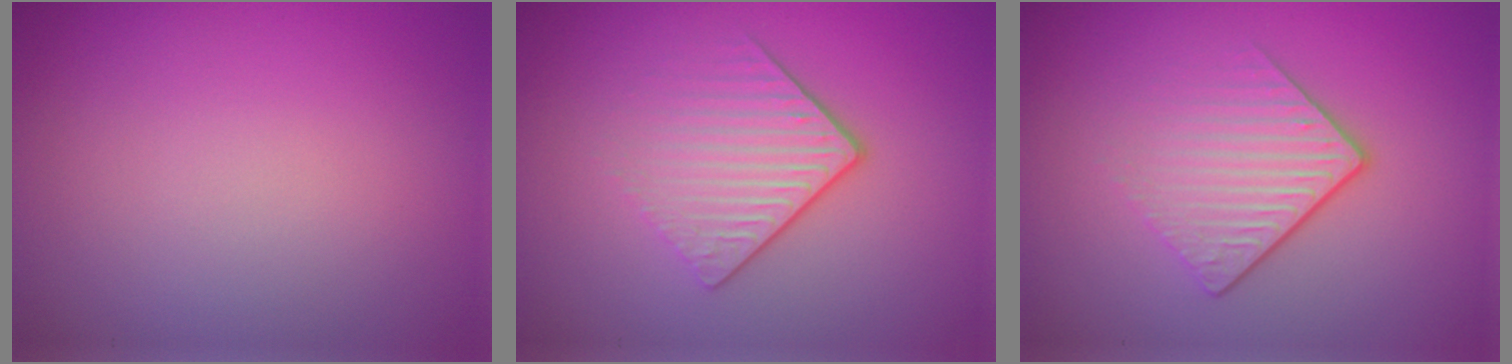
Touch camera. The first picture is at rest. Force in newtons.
{"total": 4.2, "press": 2.7, "slide": 3.3}
{"total": 4.0, "press": 2.5, "slide": 3.2}